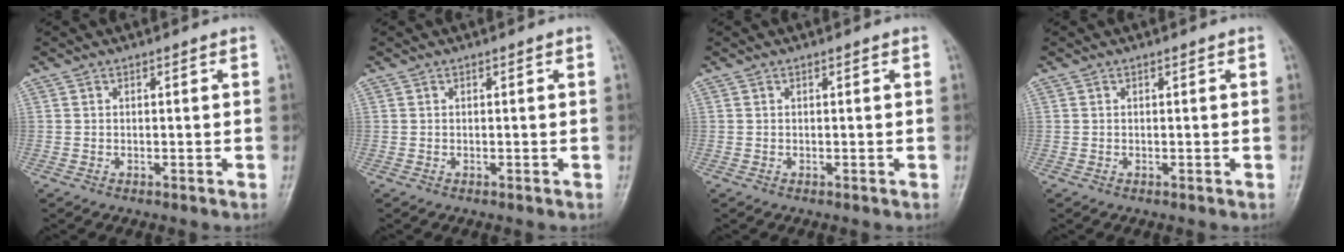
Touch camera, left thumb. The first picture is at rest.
{"total": 0.0}
{"total": 0.0}
{"total": 0.0}